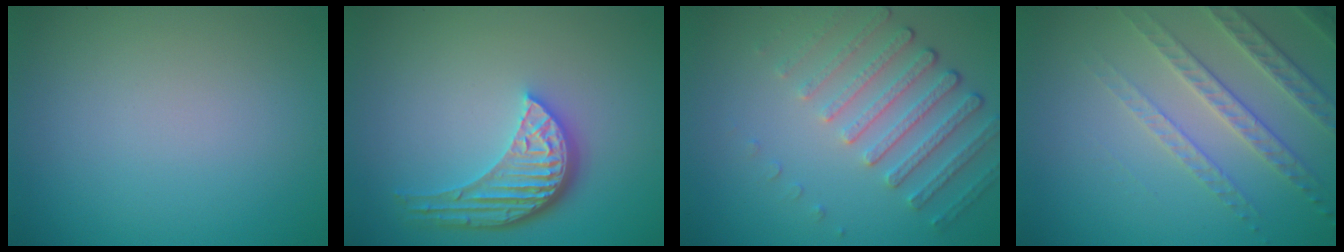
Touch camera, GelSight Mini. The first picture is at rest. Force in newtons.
{"total": 5.2, "press": 3.9, "slide": 3.5}
{"total": 4.8, "press": 3.4, "slide": 3.3}
{"total": 4.4, "press": 3.3, "slide": 2.9}